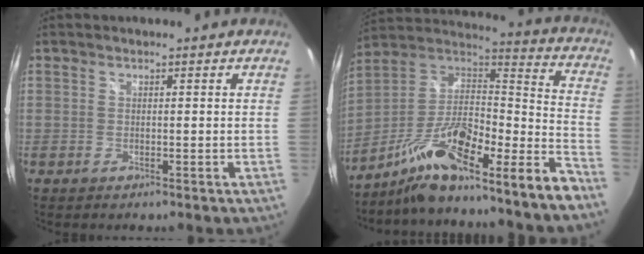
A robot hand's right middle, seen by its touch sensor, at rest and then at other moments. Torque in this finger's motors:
{"motor_torque": [1.20, -0.94, 0.52, 0.21]}